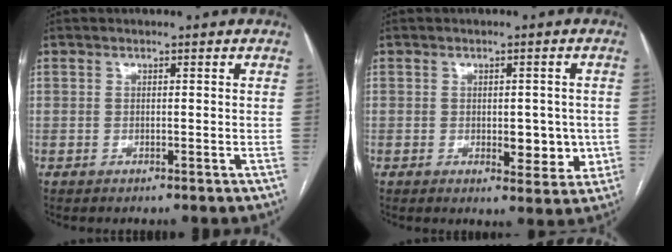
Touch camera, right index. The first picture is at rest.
{"total": 5.8, "force": [-0.9, 2.8, 5.0], "torque": [-0.056, -0.002, -0.003]}